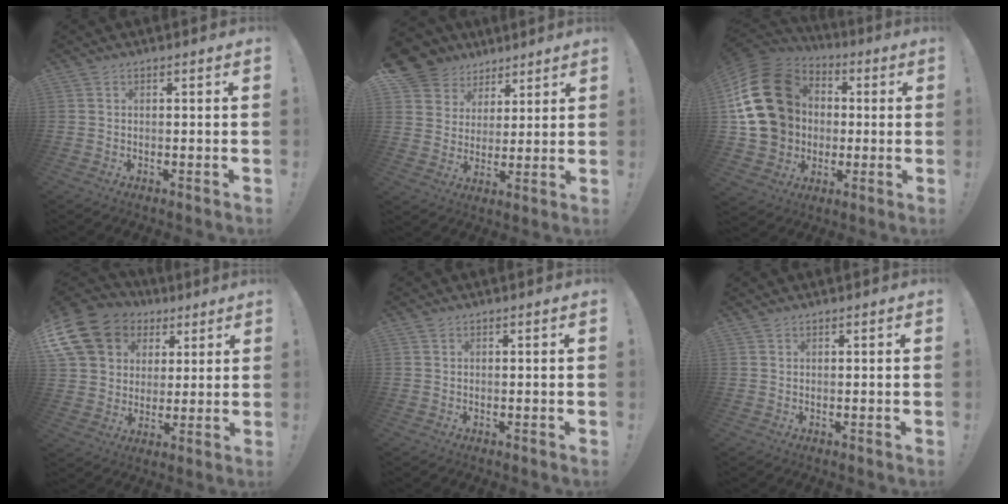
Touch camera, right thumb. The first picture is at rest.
{"total": 10.0, "force": [6.1, 7.6, 1.9], "torque": [-0.030, -0.048, 0.125]}
{"total": 25.0, "force": [2.8, 20.2, 14.4], "torque": [-0.261, 0.006, 0.085]}
{"total": 16.2, "force": [7.5, 12.5, 7.1], "torque": [-0.129, -0.035, 0.158]}
{"total": 0.7, "force": [0.5, 0.5, 0.2], "torque": [0.001, -0.001, 0.009]}
{"total": 0.7, "force": [0.6, 0.3, 0.0], "torque": [0.007, -0.003, 0.011]}